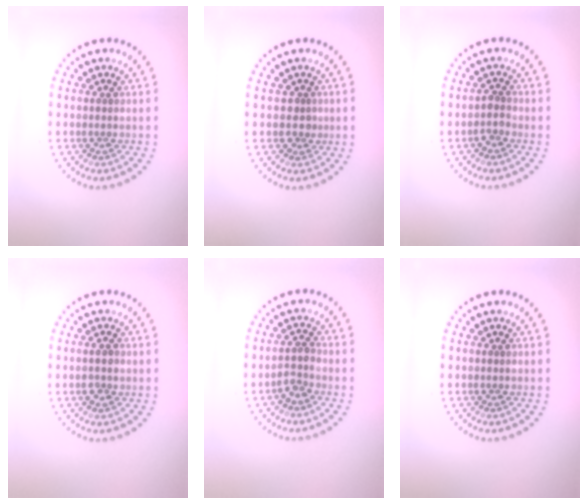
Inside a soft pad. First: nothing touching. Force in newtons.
{"total": 1.0, "press": 0.7, "slide": 0.7}
{"total": 1.3, "press": 1.1, "slide": 0.7}
{"total": 1.4, "press": 1.4, "slide": 0.2}
{"total": 1.5, "press": 1.3, "slide": 0.8}
{"total": 0.0}